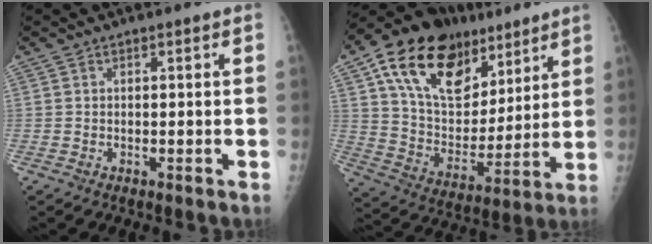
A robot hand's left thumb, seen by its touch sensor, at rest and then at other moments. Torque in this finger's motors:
{"motor_torque": [0.49, 0.55, 1.60, -1.17, 0.20]}